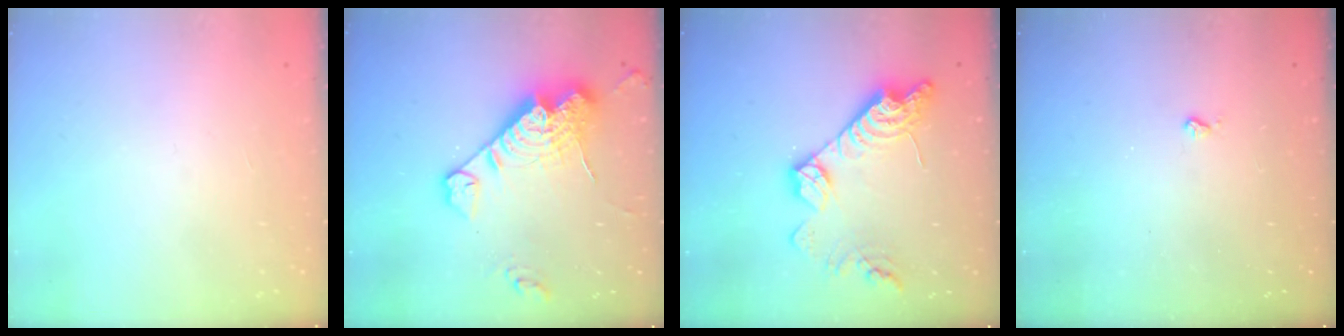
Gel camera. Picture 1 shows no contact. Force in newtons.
{"total": 19.0, "press": 18.9, "slide": 1.7}
{"total": 15.8, "press": 15.8, "slide": 1.2}
{"total": 2.1, "press": 2.1, "slide": 0.5}